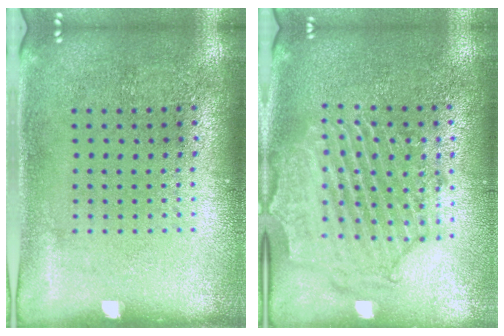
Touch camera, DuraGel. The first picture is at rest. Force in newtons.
{"total": 2.3, "press": 2.1, "slide": 0.8}